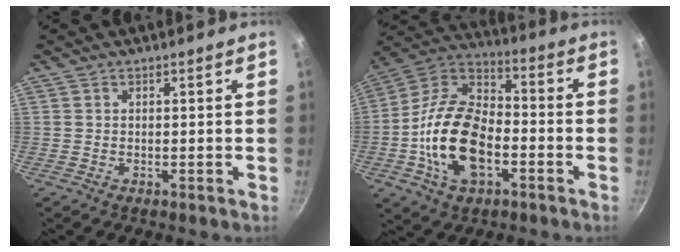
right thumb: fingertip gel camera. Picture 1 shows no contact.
{"total": 18.8, "force": [-4.9, 11.2, 14.3], "torque": [-0.250, 0.038, -0.105]}